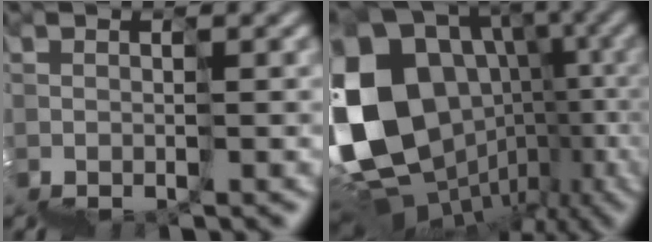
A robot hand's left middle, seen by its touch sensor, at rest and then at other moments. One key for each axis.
{"total": 17.6, "fx": 1.5, "fy": 13.9, "fz": 10.7, "tx": -0.229, "ty": 0.004, "tz": 0.069}